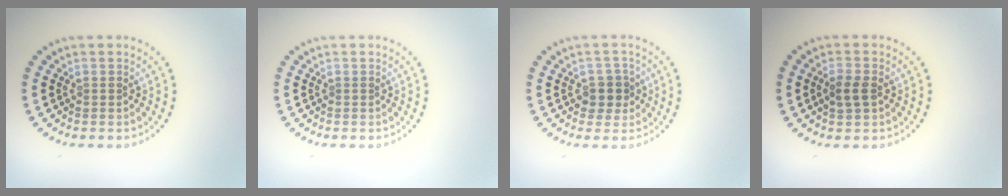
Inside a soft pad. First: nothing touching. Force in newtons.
{"total": 0.0}
{"total": 2.3, "press": 2.1, "slide": 1.0}
{"total": 2.1, "press": 2.1, "slide": 0.2}